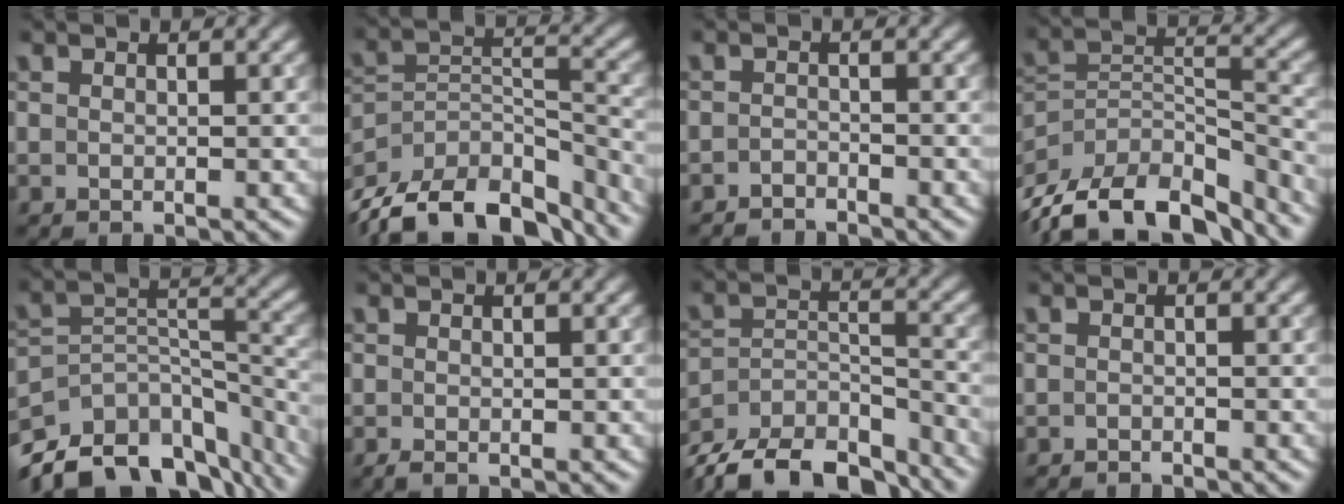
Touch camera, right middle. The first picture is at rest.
{"total": 13.6, "force": [-10.7, 6.1, 5.8], "torque": [-0.107, 0.007, -0.163]}
{"total": 1.8, "force": [-1.8, 0.2, 0.2], "torque": [0.001, -0.002, -0.034]}
{"total": 12.6, "force": [-9.6, 5.4, 6.2], "torque": [-0.122, 0.016, -0.160]}
{"total": 13.4, "force": [-10.6, 6.6, 4.8], "torque": [-0.083, 0.001, -0.156]}
{"total": 0.8, "force": [-0.5, 0.1, 0.6], "torque": [-0.011, -0.006, -0.011]}
{"total": 12.5, "force": [-10.9, 4.7, 3.9], "torque": [-0.068, -0.004, -0.163]}
{"total": 1.0, "force": [-1.0, 0.1, 0.1], "torque": [0.000, -0.006, -0.019]}